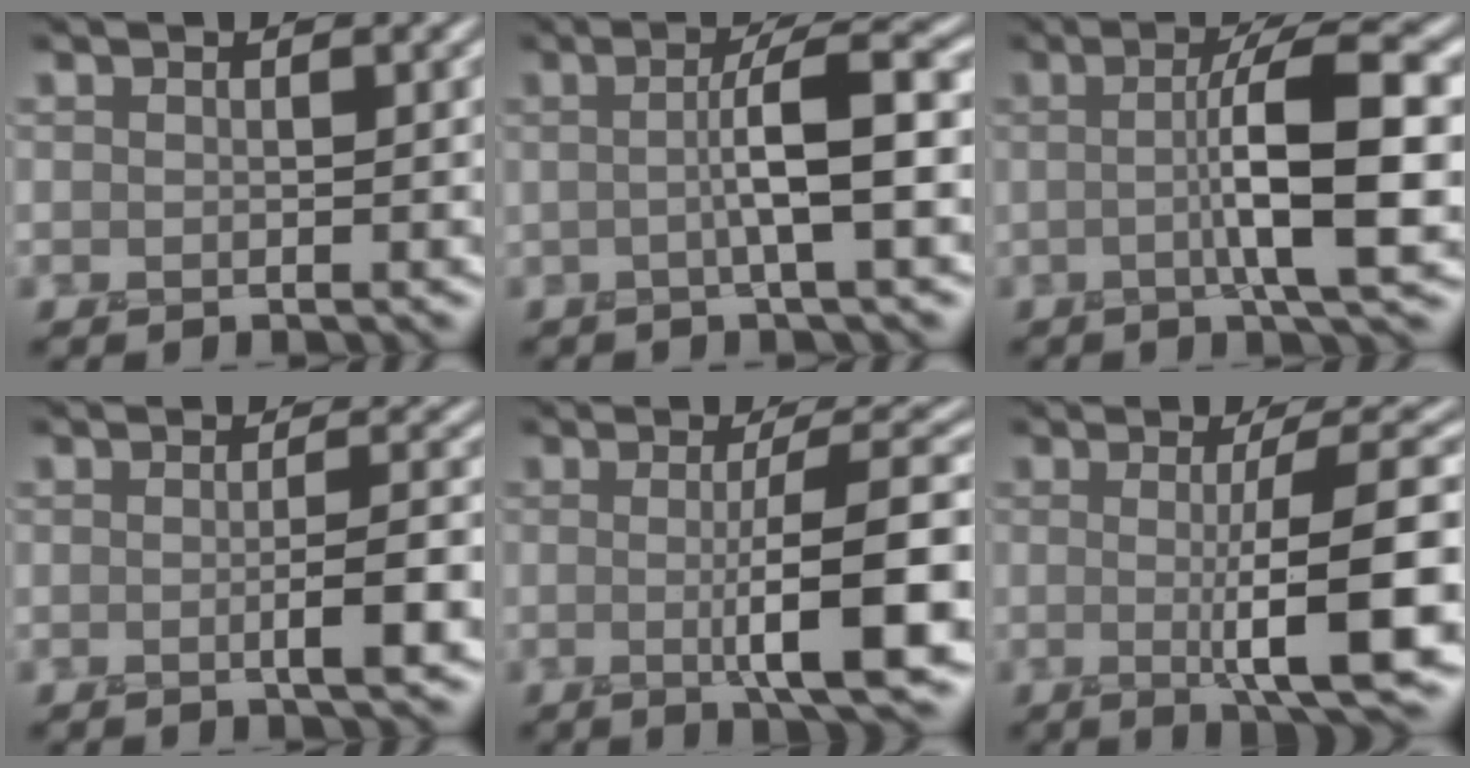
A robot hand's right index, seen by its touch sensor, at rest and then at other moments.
{"total": 4.9, "force": [-0.1, 0.7, 4.8], "torque": [-0.079, 0.010, -0.008]}
{"total": 7.7, "force": [-0.2, 1.4, 7.5], "torque": [-0.114, 0.005, -0.006]}
{"total": 3.0, "force": [-0.5, 0.5, 2.9], "torque": [-0.043, 0.001, -0.010]}
{"total": 7.8, "force": [-0.8, 1.4, 7.7], "torque": [-0.112, -0.004, -0.011]}
{"total": 8.9, "force": [-0.7, 1.5, 8.8], "torque": [-0.121, -0.006, -0.006]}